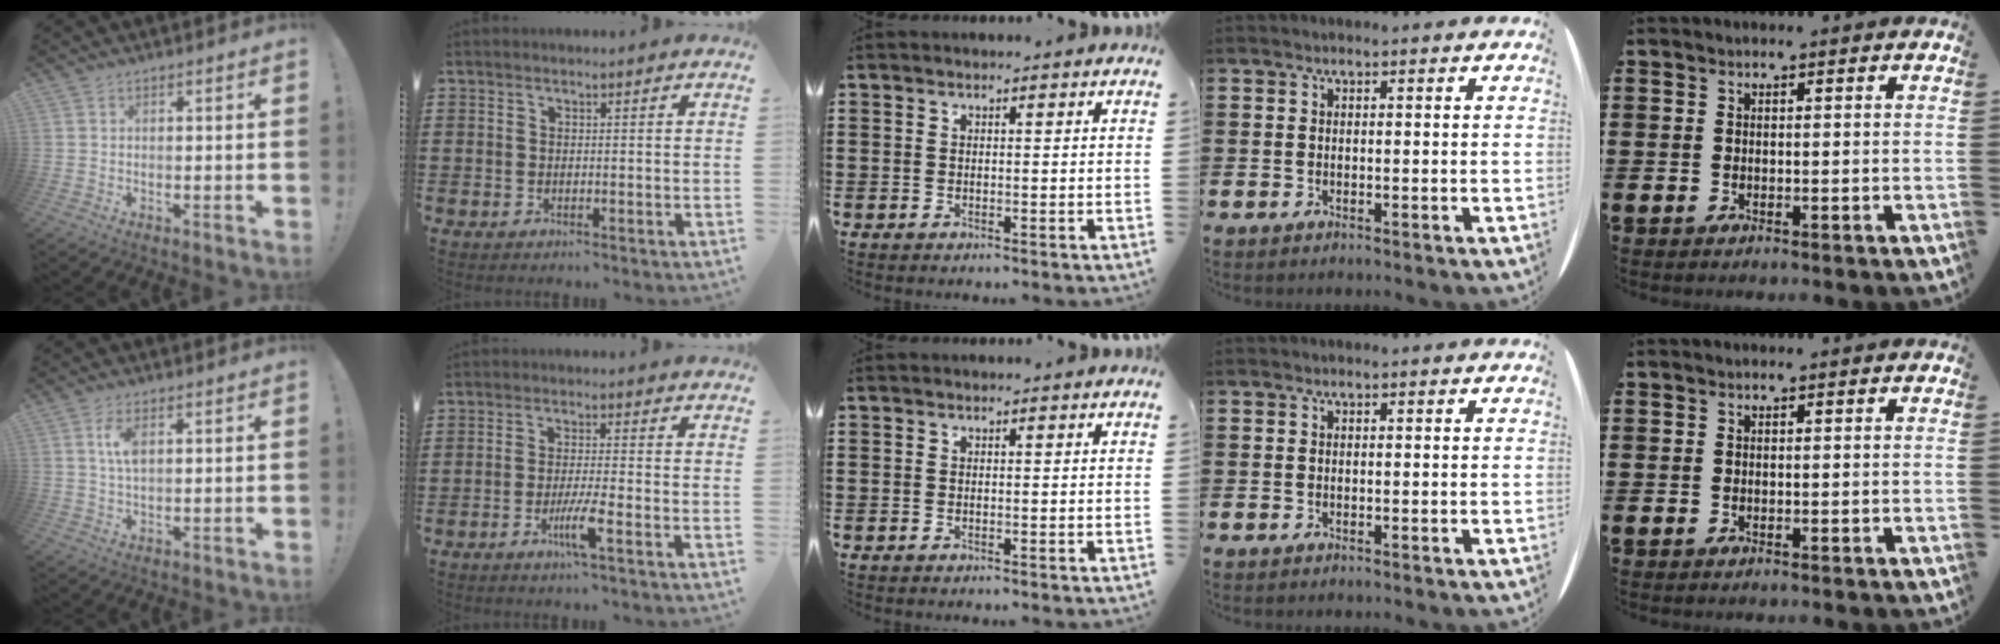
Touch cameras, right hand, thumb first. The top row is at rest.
{"thumb": {"total": 5.0, "force": [1.4, 2.2, 4.3], "torque": [-0.079, -0.002, 0.018]}, "index": {"total": 4.7, "force": [-2.3, 0.0, 4.1], "torque": [-0.081, -0.017, -0.043]}}